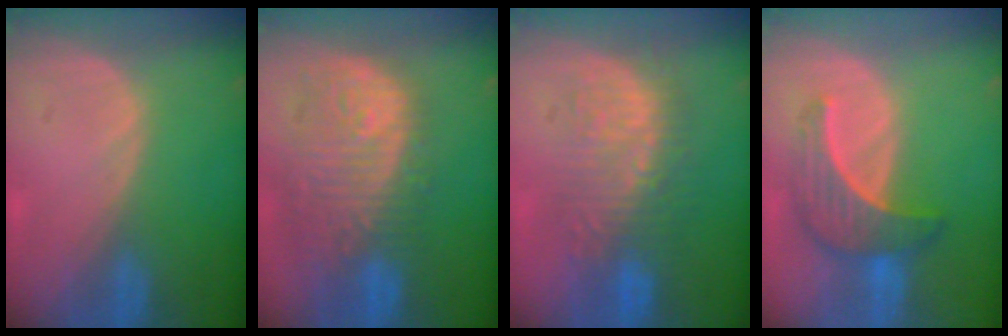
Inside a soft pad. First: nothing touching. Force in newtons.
{"total": 12.1, "press": 10.8, "slide": 5.5}
{"total": 8.9, "press": 8.8, "slide": 1.5}
{"total": 6.9, "press": 6.8, "slide": 1.0}